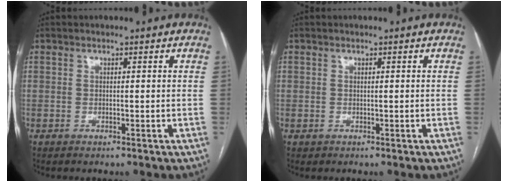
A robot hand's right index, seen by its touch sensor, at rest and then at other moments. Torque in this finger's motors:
{"motor_torque": [-0.51, 0.09, -1.05, -0.17]}